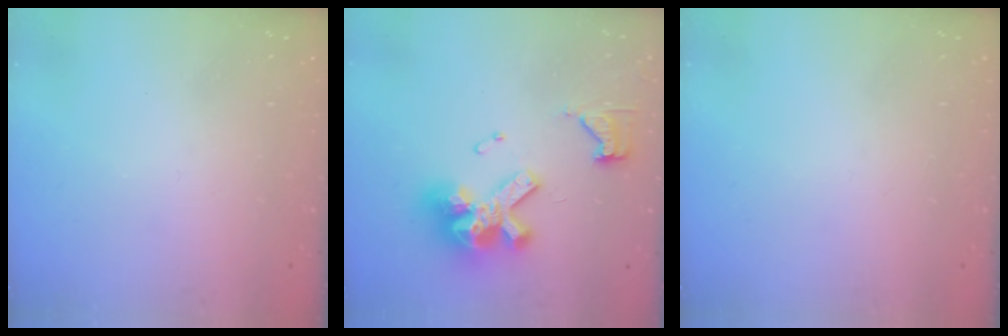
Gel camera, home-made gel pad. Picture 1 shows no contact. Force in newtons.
{"total": 14.8, "press": 14.7, "slide": 1.8}
{"total": 0.0}